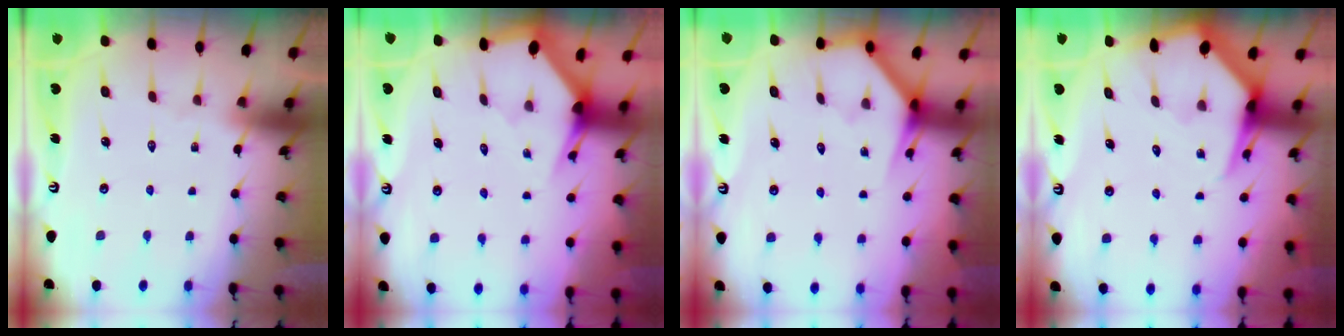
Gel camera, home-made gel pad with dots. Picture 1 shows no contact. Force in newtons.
{"total": 2.8, "press": 2.8, "slide": 0.1}
{"total": 4.0, "press": 3.9, "slide": 0.3}
{"total": 6.7, "press": 6.6, "slide": 0.8}